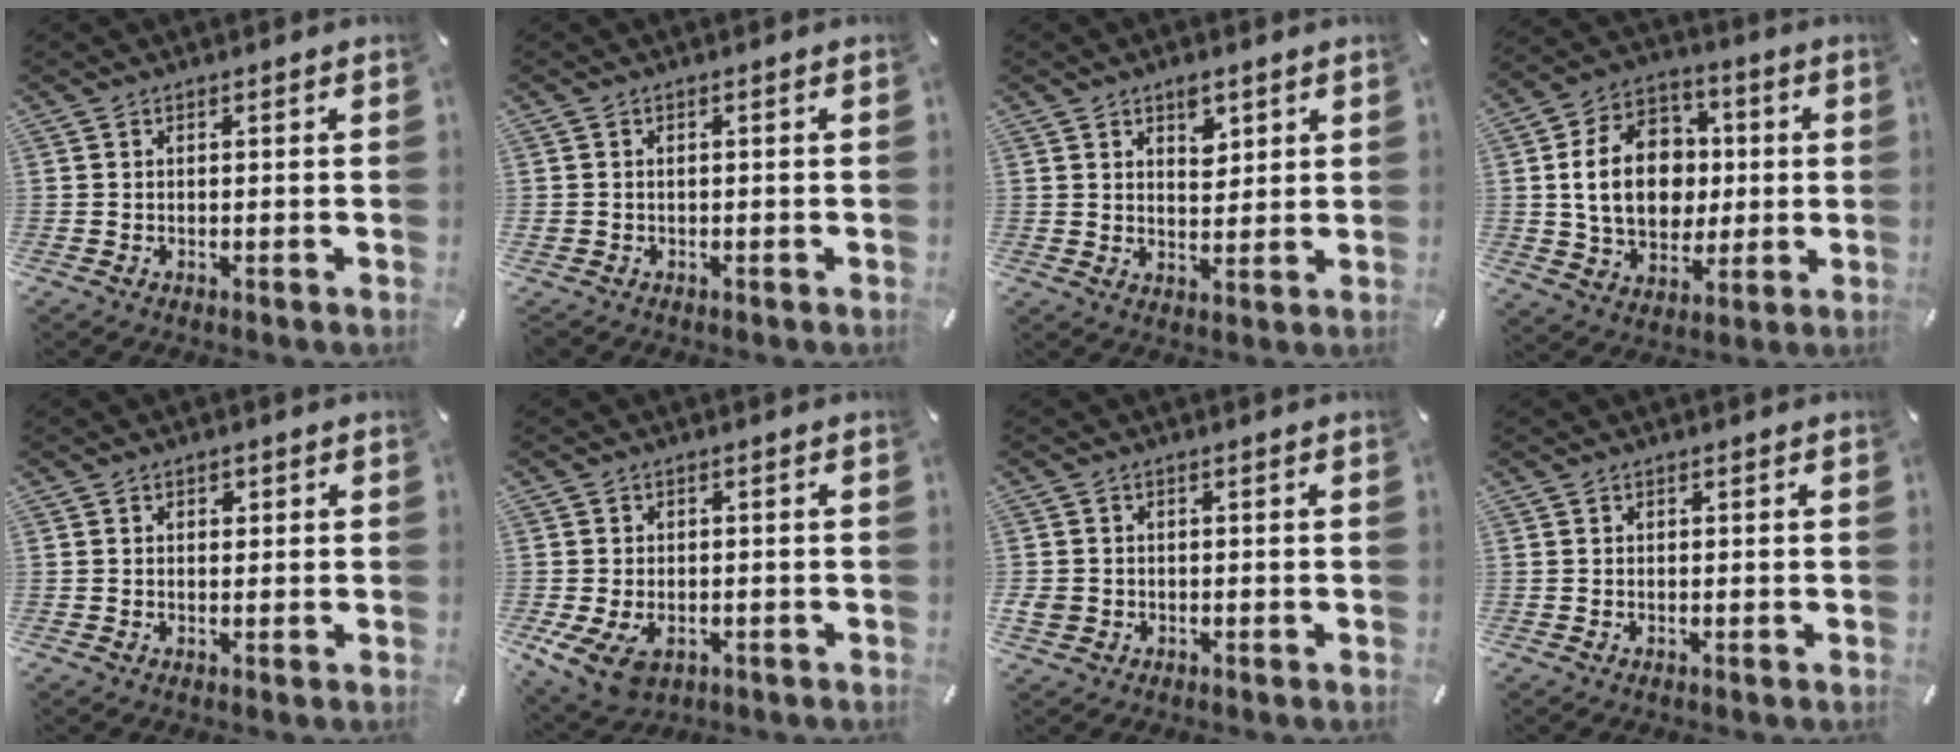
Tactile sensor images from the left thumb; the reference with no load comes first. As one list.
[{"total": 1.0, "force": [-0.3, 0.8, 0.5], "torque": [-0.012, 0.003, -0.007]}, {"total": 5.4, "force": [3.1, 3.3, 2.8], "torque": [-0.025, -0.017, 0.047]}, {"total": 17.3, "force": [0.7, 13.6, 10.7], "torque": [-0.212, 0.014, 0.017]}, {"total": 1.4, "force": [0.3, 1.1, 0.8], "torque": [-0.011, 0.004, 0.002]}, {"total": 6.8, "force": [-2.5, 4.8, 4.1], "torque": [-0.098, 0.007, -0.044]}, {"total": 2.9, "force": [-0.7, 2.5, 1.2], "torque": [-0.028, 0.001, -0.015]}, {"total": 0.0}]